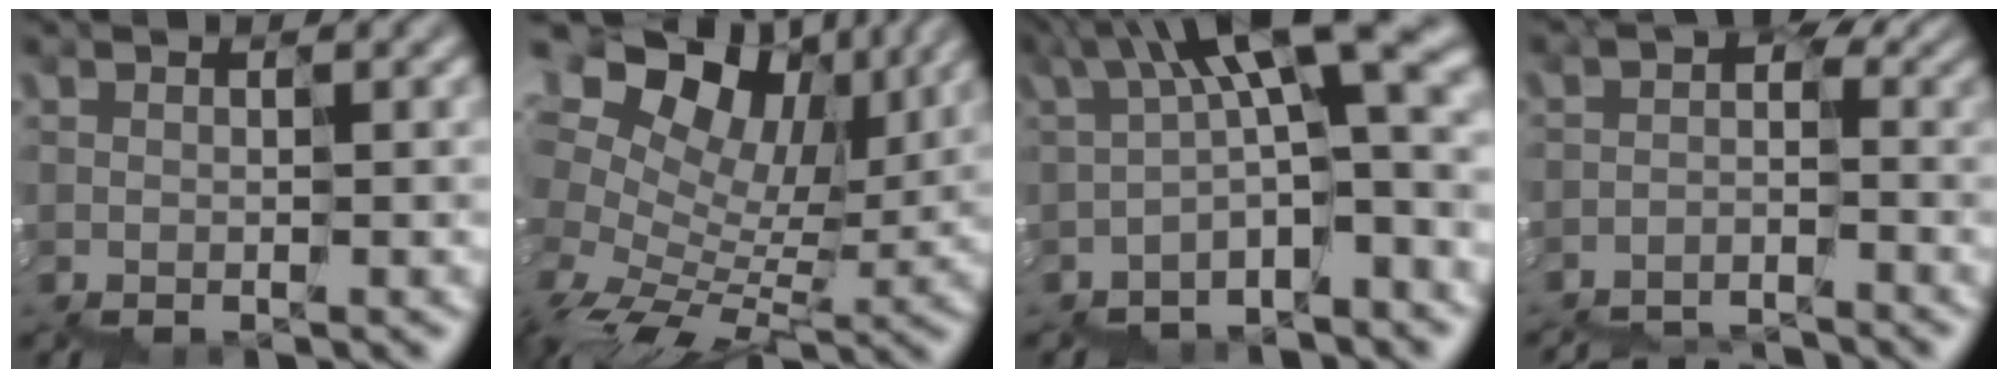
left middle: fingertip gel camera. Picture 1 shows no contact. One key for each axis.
{"total": 11.2, "fx": 5.4, "fy": 6.8, "fz": 7.0, "tx": -0.146, "ty": 0.035, "tz": 0.098}
{"total": 9.7, "fx": 0.0, "fy": 2.5, "fz": 9.4, "tx": -0.141, "ty": 0.039, "tz": -0.003}
{"total": 4.6, "fx": -4.0, "fy": 1.6, "fz": 1.7, "tx": -0.036, "ty": -0.008, "tz": -0.058}